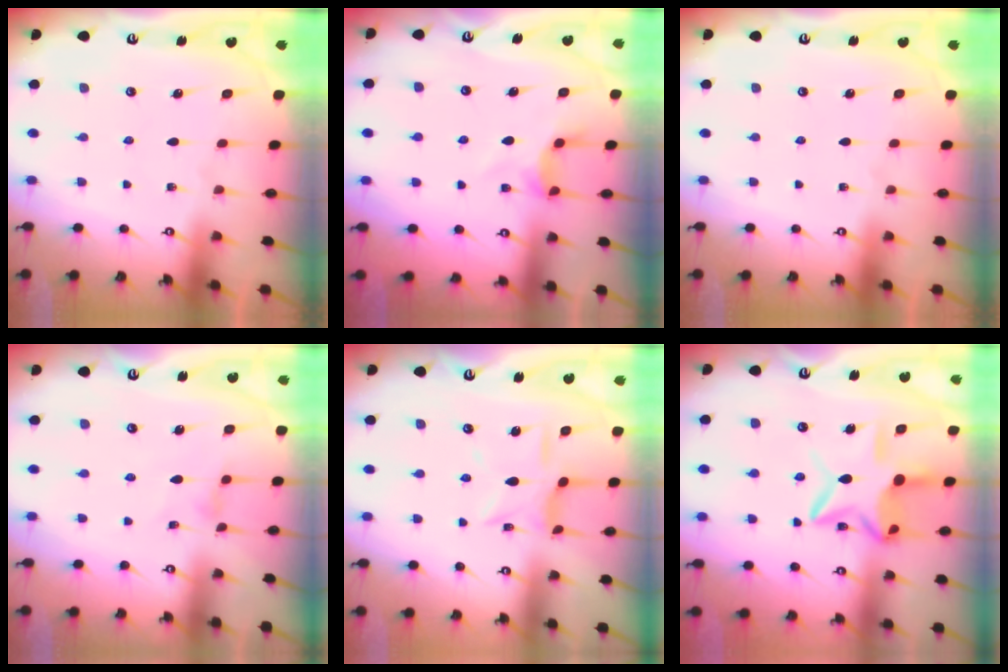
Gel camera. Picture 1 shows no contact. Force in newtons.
{"total": 3.5, "press": 3.4, "slide": 0.5}
{"total": 0.0}
{"total": 2.0, "press": 2.0, "slide": 0.4}
{"total": 7.4, "press": 7.4, "slide": 0.6}
{"total": 12.6, "press": 12.5, "slide": 1.3}